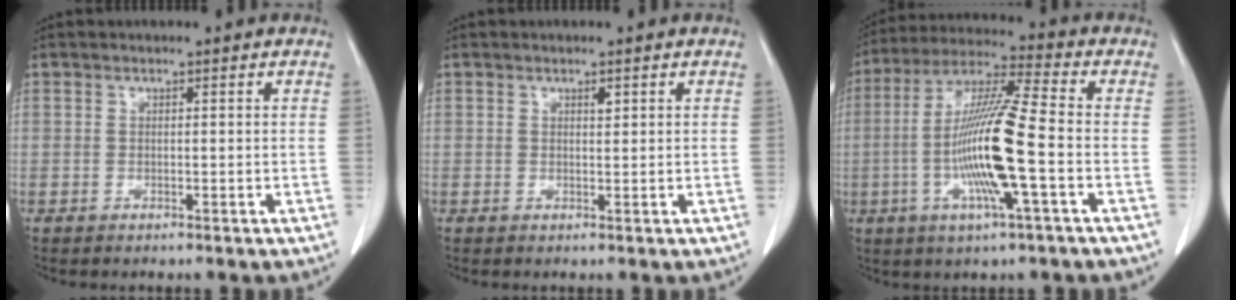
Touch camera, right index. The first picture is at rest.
{"total": 0.8, "force": [0.5, 0.3, 0.6], "torque": [-0.009, -0.003, 0.007]}
{"total": 14.6, "force": [-3.0, 0.2, 14.3], "torque": [-0.285, -0.005, -0.064]}